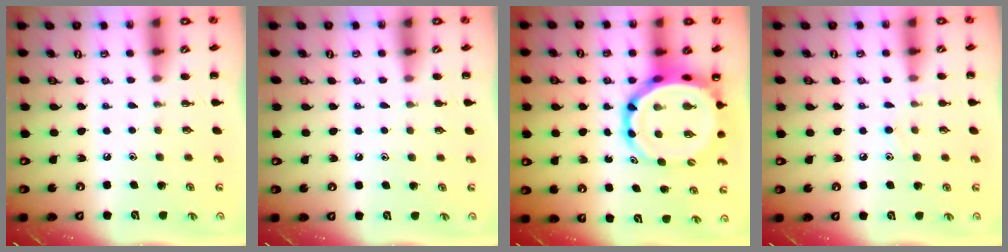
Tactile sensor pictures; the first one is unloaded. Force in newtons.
{"total": 3.6, "press": 3.4, "slide": 1.3}
{"total": 11.7, "press": 11.2, "slide": 3.3}
{"total": 7.4, "press": 7.0, "slide": 2.5}